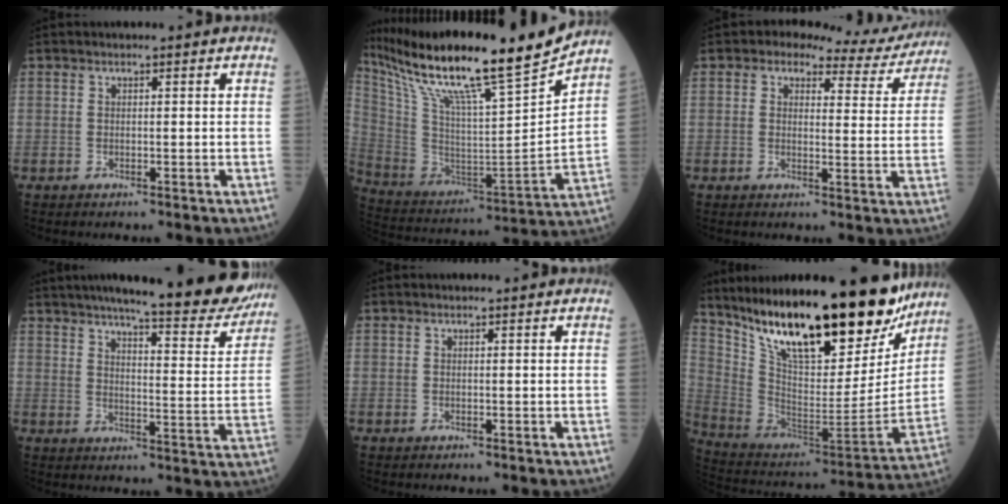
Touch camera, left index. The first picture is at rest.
{"total": 25.5, "force": [21.0, 0.6, 14.4], "torque": [-0.269, -0.026, 0.360]}
{"total": 9.2, "force": [8.1, 3.5, 2.8], "torque": [-0.030, 0.014, 0.085]}
{"total": 23.6, "force": [20.2, 3.3, 11.8], "torque": [-0.165, -0.037, 0.253]}
{"total": 0.0}
{"total": 30.1, "force": [23.0, 8.1, 17.7], "torque": [-0.294, -0.025, 0.360]}